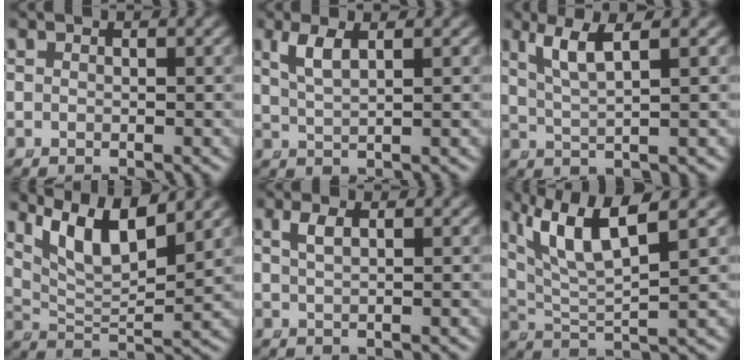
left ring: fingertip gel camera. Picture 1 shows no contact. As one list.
[{"total": 2.2, "force": [1.1, 0.4, 1.9], "torque": [-0.044, -0.004, 0.031]}, {"total": 3.5, "force": [1.7, 0.8, 2.9], "torque": [-0.060, 0.000, 0.038]}, {"total": 7.2, "force": [4.0, 3.2, 5.0], "torque": [-0.086, -0.004, 0.073]}, {"total": 1.2, "force": [0.6, 0.0, 1.1], "torque": [-0.021, -0.002, 0.019]}, {"total": 7.4, "force": [3.5, 3.6, 5.4], "torque": [-0.111, 0.006, 0.060]}]